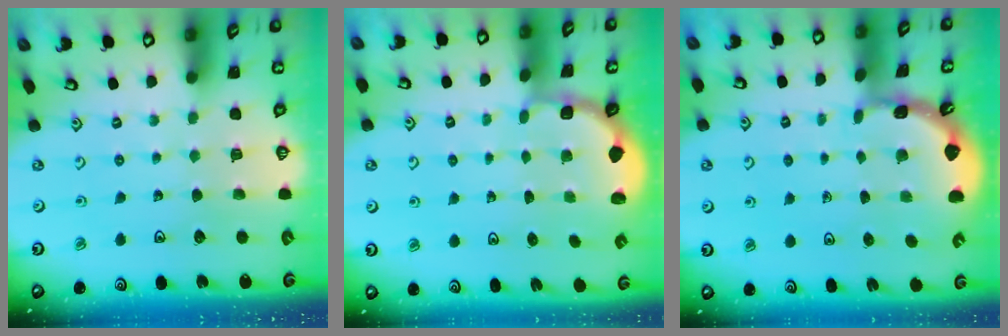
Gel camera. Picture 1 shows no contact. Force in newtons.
{"total": 1.9, "press": 1.7, "slide": 0.8}
{"total": 1.7, "press": 1.7, "slide": 0.1}